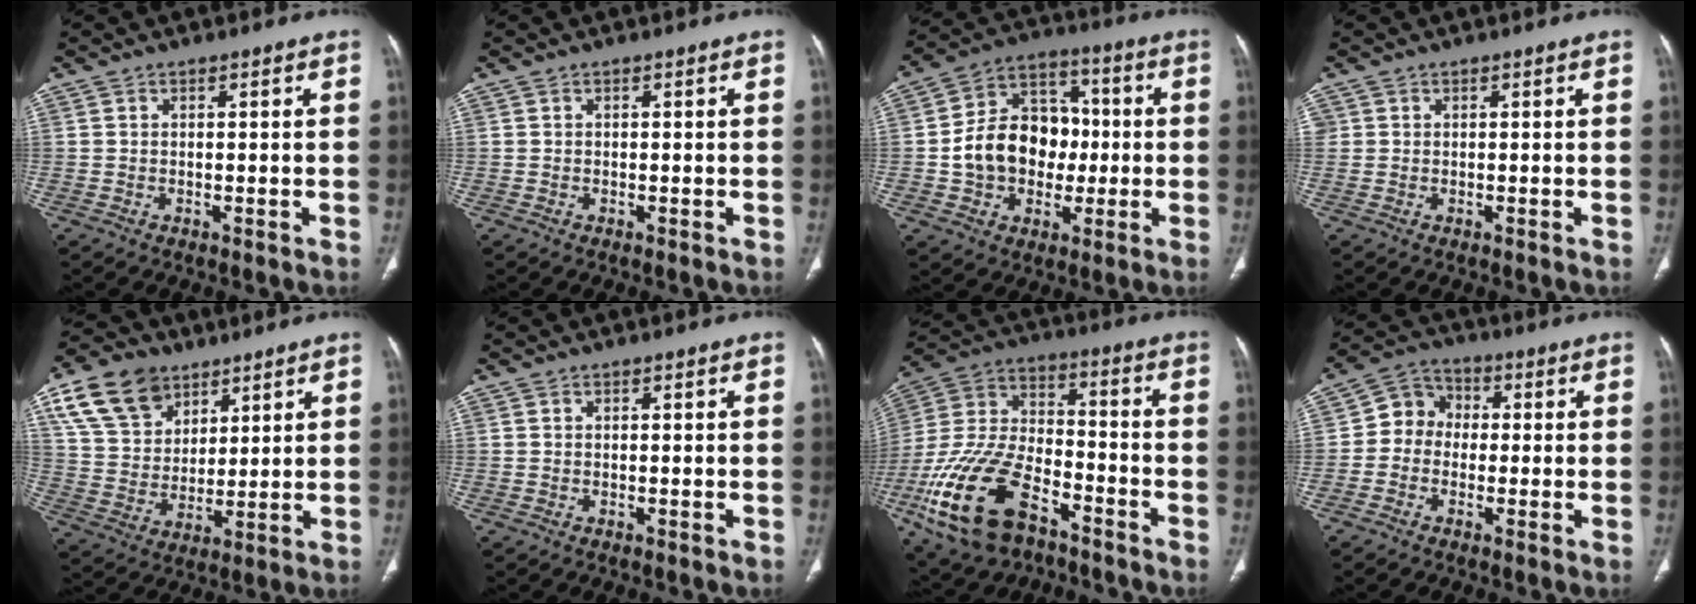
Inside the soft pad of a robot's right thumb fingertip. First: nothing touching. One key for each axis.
{"total": 0.0}
{"total": 15.6, "fx": -1.2, "fy": 12.2, "fz": 9.7, "tx": -0.120, "ty": 0.036, "tz": -0.018}
{"total": 0.8, "fx": 0.2, "fy": 0.8, "fz": 0.1, "tx": 0.008, "ty": 0.003, "tz": 0.002}
{"total": 15.3, "fx": 8.4, "fy": 10.5, "fz": 7.3, "tx": -0.117, "ty": -0.016, "tz": 0.163}
{"total": 0.0}
{"total": 22.0, "fx": -11.2, "fy": 11.5, "fz": 15.0, "tx": -0.322, "ty": 0.043, "tz": -0.205}
{"total": 6.7, "fx": -0.5, "fy": 5.9, "fz": 3.2, "tx": -0.028, "ty": 0.024, "tz": -0.028}